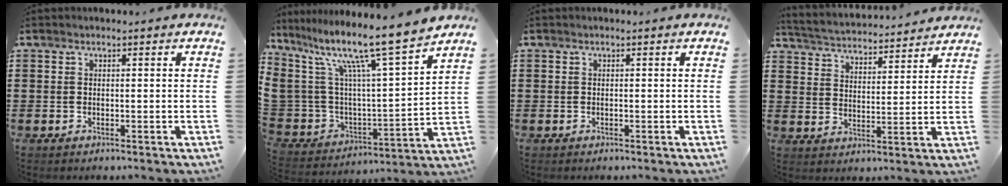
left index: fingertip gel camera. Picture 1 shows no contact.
{"total": 12.3, "force": [9.3, 1.1, 8.0], "torque": [-0.178, -0.067, 0.147]}
{"total": 0.0}
{"total": 3.6, "force": [3.6, 0.0, 0.0], "torque": [-0.022, -0.030, 0.056]}